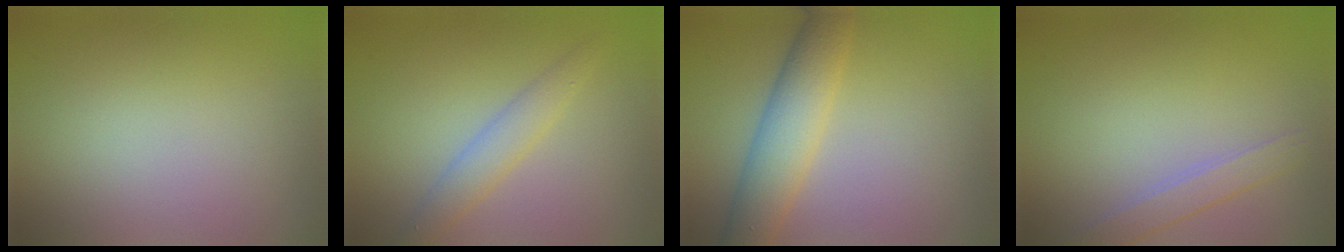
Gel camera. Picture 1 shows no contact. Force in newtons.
{"total": 2.4, "press": 2.4, "slide": 0.1}
{"total": 5.1, "press": 5.1, "slide": 0.1}
{"total": 1.9, "press": 1.9, "slide": 0.1}